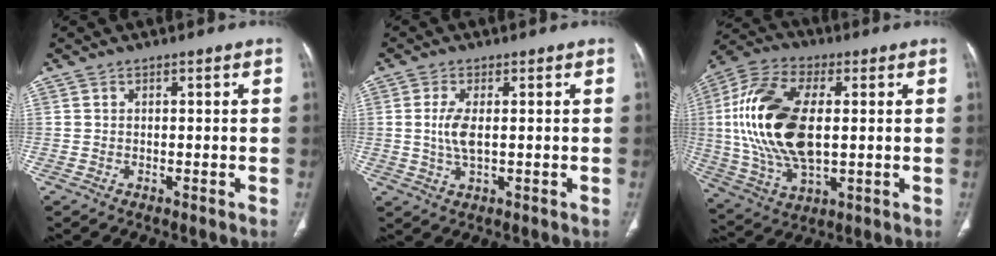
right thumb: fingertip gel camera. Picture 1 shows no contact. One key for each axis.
{"total": 4.7, "fx": 0.3, "fy": 1.9, "fz": 4.4, "tx": -0.104, "ty": -0.004, "tz": 0.007}
{"total": 21.4, "fx": 1.7, "fy": 11.2, "fz": 18.2, "tx": -0.380, "ty": 0.000, "tz": 0.033}